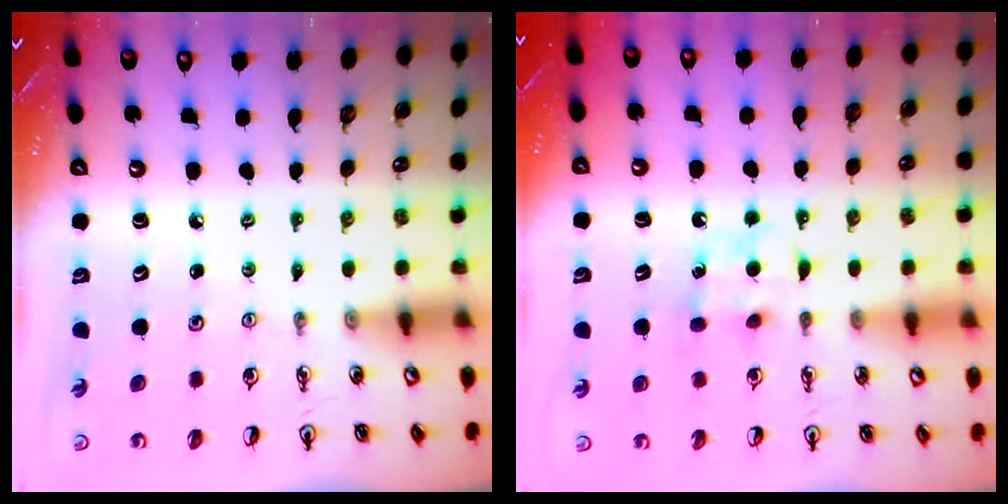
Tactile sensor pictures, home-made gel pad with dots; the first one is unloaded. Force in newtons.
{"total": 6.2, "press": 6.1, "slide": 0.9}